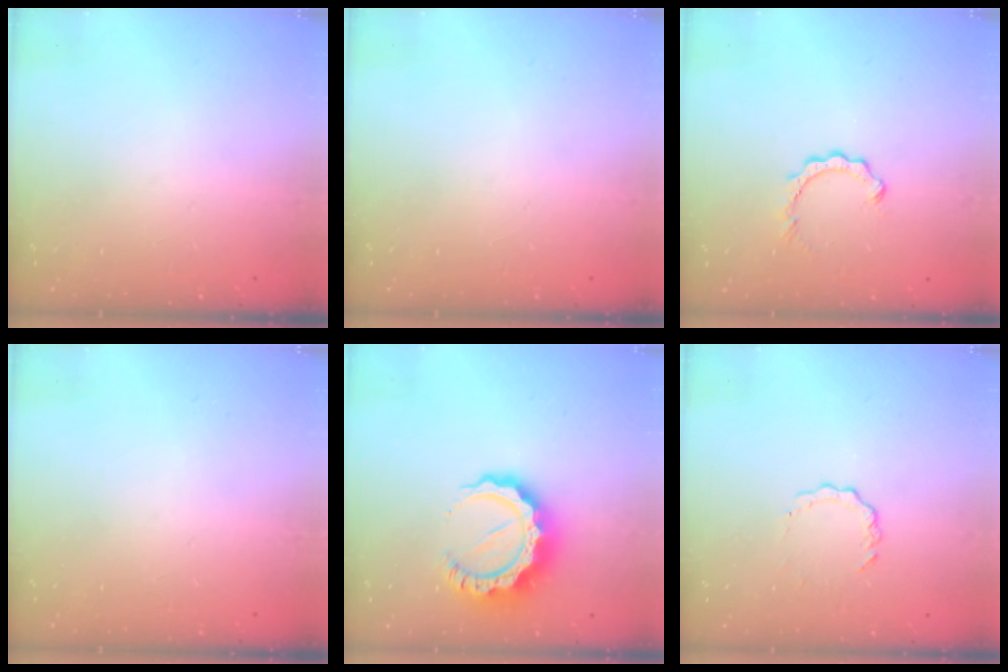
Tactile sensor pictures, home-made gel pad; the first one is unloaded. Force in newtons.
{"total": 0.0}
{"total": 2.8, "press": 2.8, "slide": 0.3}
{"total": 0.0}
{"total": 12.1, "press": 12.0, "slide": 1.3}
{"total": 3.8, "press": 3.8, "slide": 0.4}